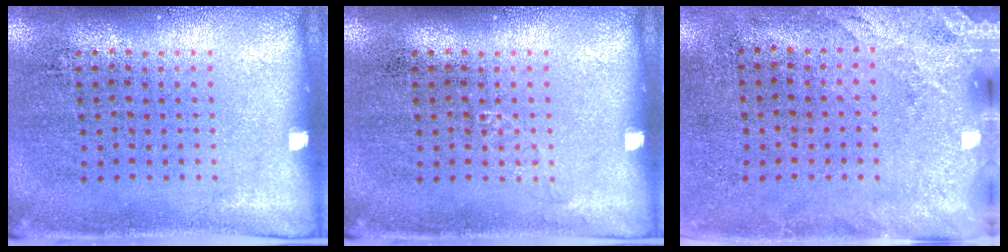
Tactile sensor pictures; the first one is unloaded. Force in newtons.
{"total": 0.6, "press": 0.6, "slide": 0.1}
{"total": 2.7, "press": 2.1, "slide": 1.6}